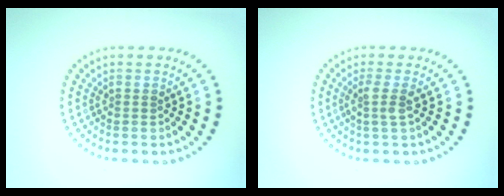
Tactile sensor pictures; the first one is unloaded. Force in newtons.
{"total": 1.7, "press": 1.3, "slide": 1.2}